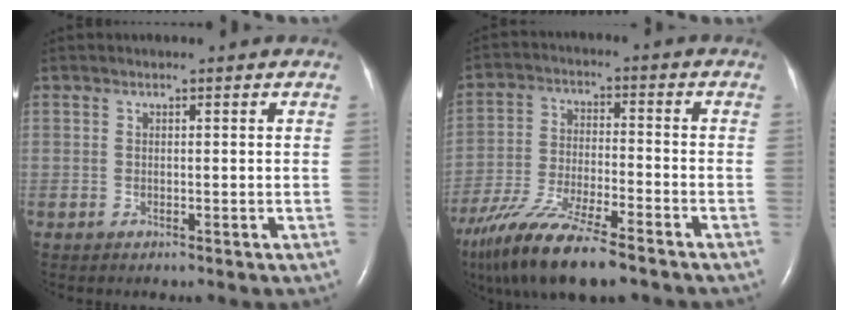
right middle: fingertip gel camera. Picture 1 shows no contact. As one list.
[{"total": 15.7, "force": [-11.8, 2.8, 9.9], "torque": [-0.205, -0.036, -0.210]}]